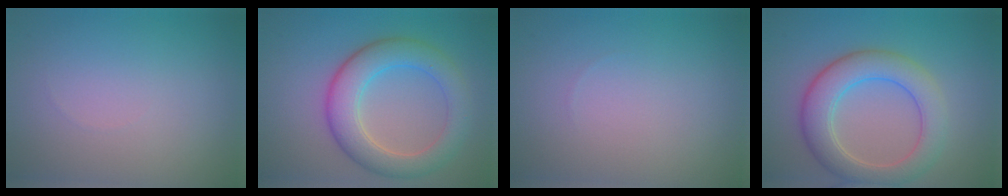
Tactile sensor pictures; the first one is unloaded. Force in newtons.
{"total": 6.0, "press": 6.0, "slide": 0.1}
{"total": 0.0}
{"total": 6.0, "press": 6.0, "slide": 0.3}